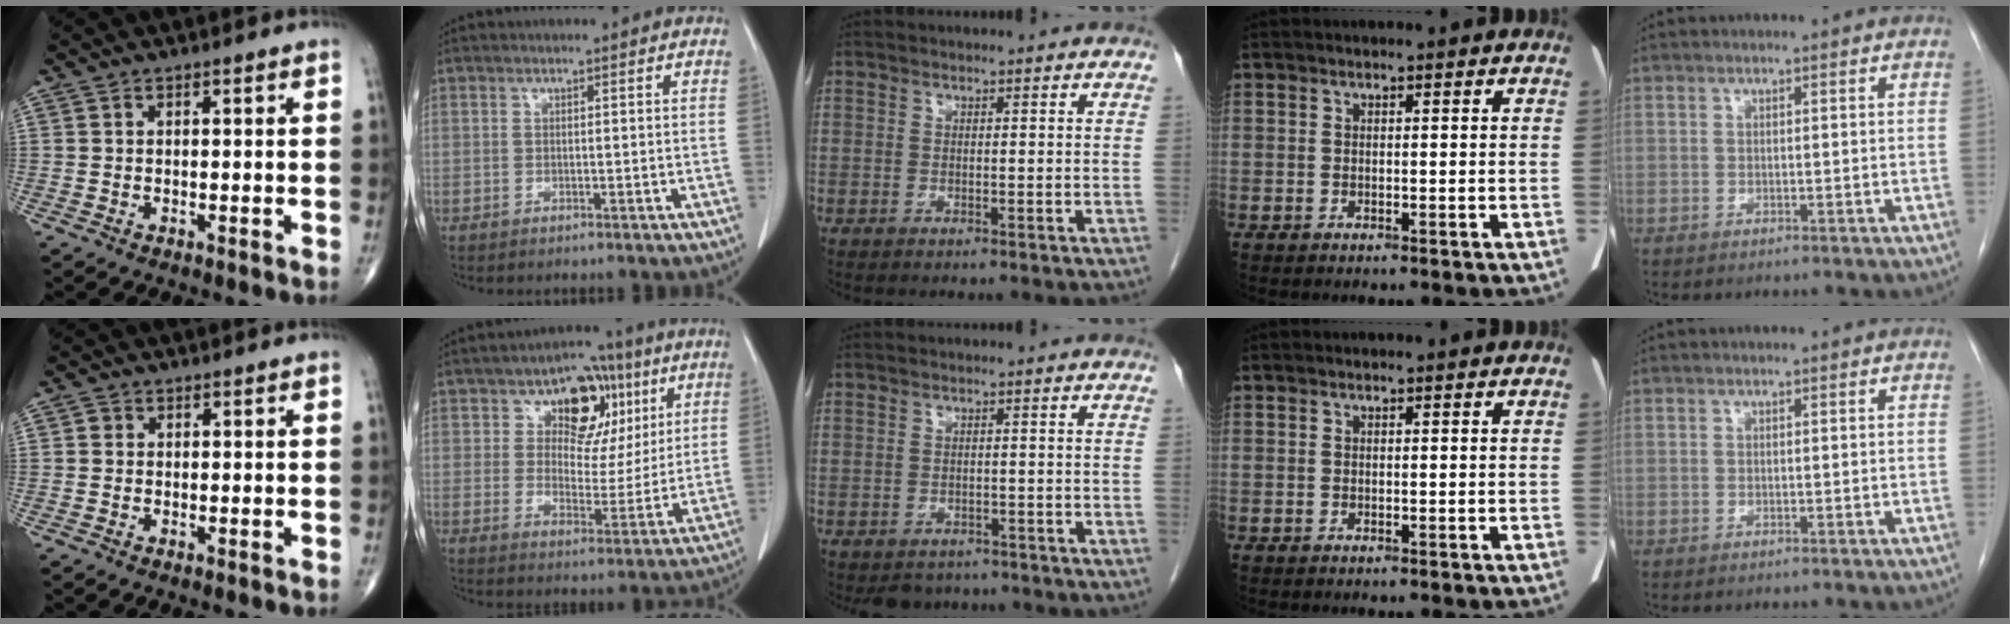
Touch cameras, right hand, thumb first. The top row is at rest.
{"thumb": {"total": 1.0, "force": [0.1, 1.0, 0.3], "torque": [0.001, 0.002, 0.000]}, "index": {"total": 10.6, "force": [4.7, 7.1, 6.3], "torque": [-0.072, 0.023, 0.073]}, "middle": {"total": 4.4, "force": [-3.8, 2.3, 0.4], "torque": [0.001, 0.002, -0.050]}}